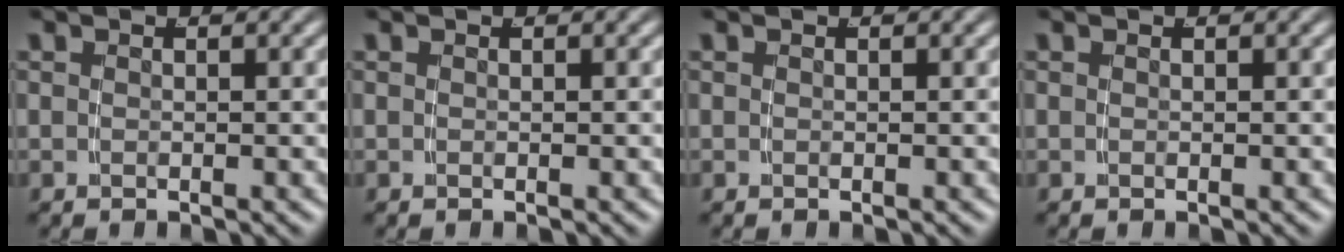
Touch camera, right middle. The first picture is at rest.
{"total": 0.0}
{"total": 0.0}
{"total": 0.0}